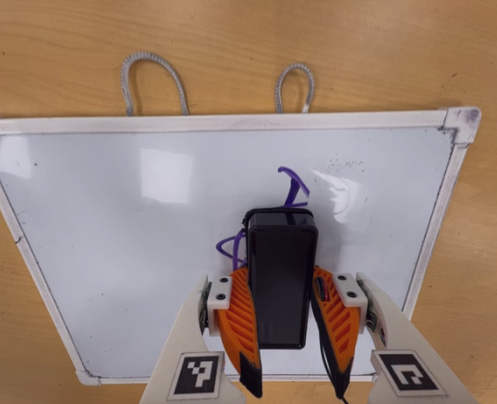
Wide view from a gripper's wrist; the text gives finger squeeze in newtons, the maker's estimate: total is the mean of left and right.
{"total": 15.1, "left": 15.9, "right": 14.2}